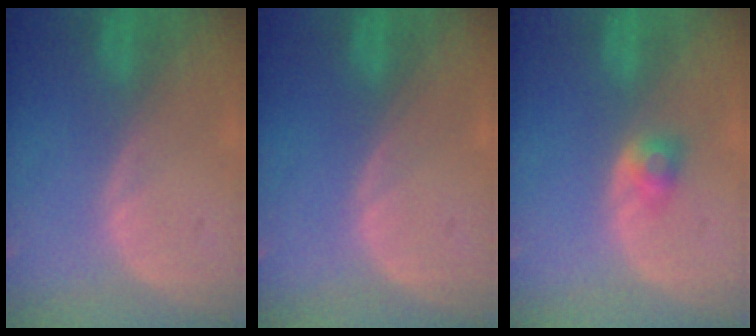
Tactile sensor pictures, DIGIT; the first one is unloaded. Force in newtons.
{"total": 0.0}
{"total": 2.7, "press": 2.4, "slide": 1.1}